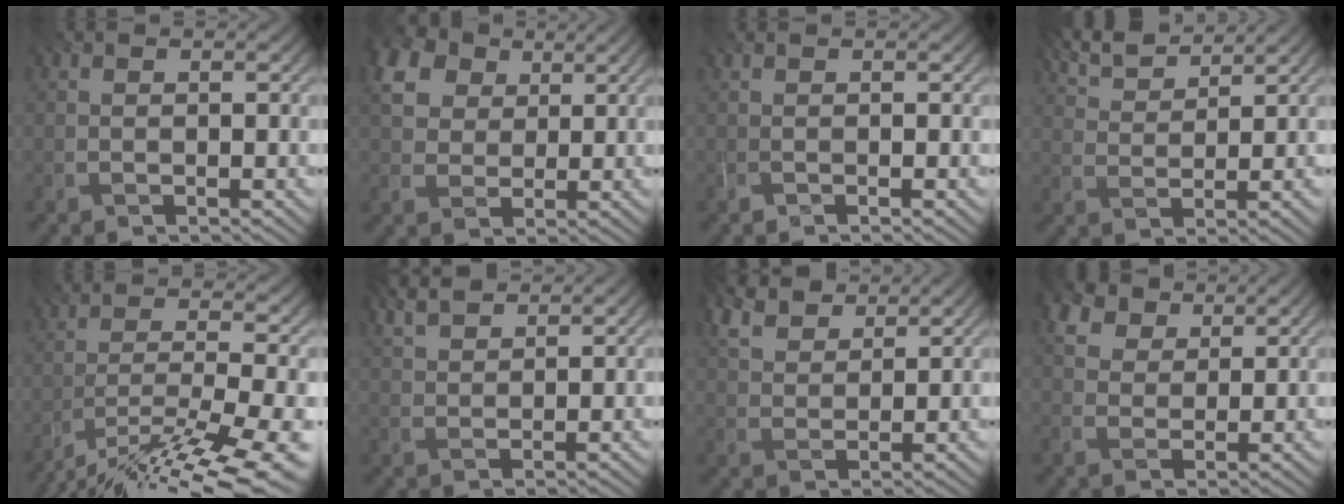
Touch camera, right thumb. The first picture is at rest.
{"total": 7.2, "force": [3.3, 5.0, 4.0], "torque": [-0.115, 0.025, 0.046]}
{"total": 0.6, "force": [-0.3, -0.6, 0.0], "torque": [-0.001, 0.007, -0.006]}
{"total": 5.0, "force": [4.2, 0.7, 2.5], "torque": [-0.064, 0.010, 0.077]}
{"total": 14.9, "force": [-12.2, 0.5, 8.5], "torque": [-0.120, -0.016, -0.196]}
{"total": 4.6, "force": [3.8, 1.0, 2.4], "torque": [-0.057, 0.008, 0.064]}
{"total": 5.8, "force": [4.5, 2.2, 3.1], "torque": [-0.080, 0.009, 0.080]}
{"total": 4.7, "force": [3.1, 2.6, 2.4], "torque": [-0.056, 0.009, 0.051]}